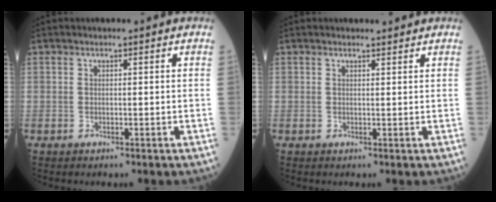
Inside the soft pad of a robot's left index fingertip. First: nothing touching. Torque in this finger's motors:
{"motor_torque": [-0.14, -0.01, -0.03, -0.01]}